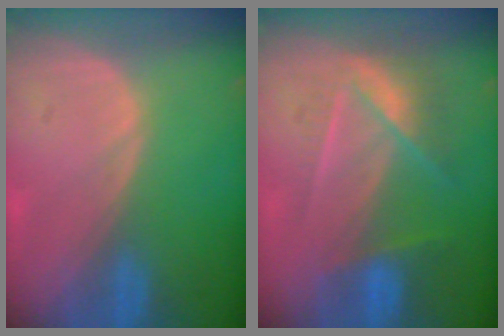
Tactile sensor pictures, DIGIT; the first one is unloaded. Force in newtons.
{"total": 7.2, "press": 6.3, "slide": 3.5}